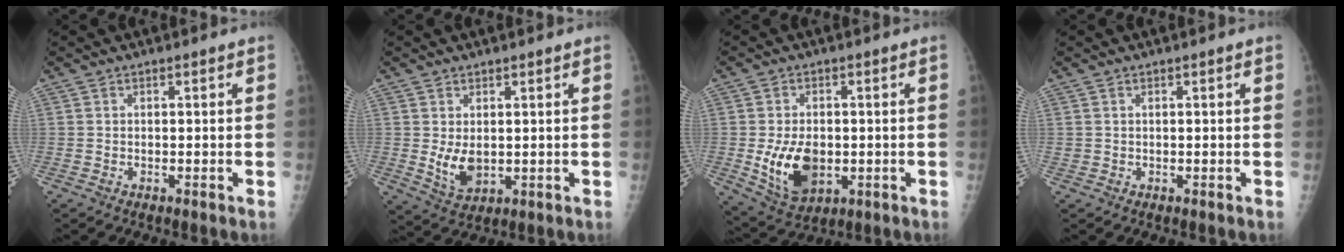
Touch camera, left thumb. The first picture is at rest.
{"total": 5.1, "force": [0.5, 3.4, 3.8], "torque": [-0.056, -0.015, 0.022]}
{"total": 10.2, "force": [-1.3, 6.9, 7.4], "torque": [-0.106, -0.009, -0.005]}
{"total": 0.5, "force": [0.3, 0.3, 0.2], "torque": [0.003, 0.000, 0.004]}